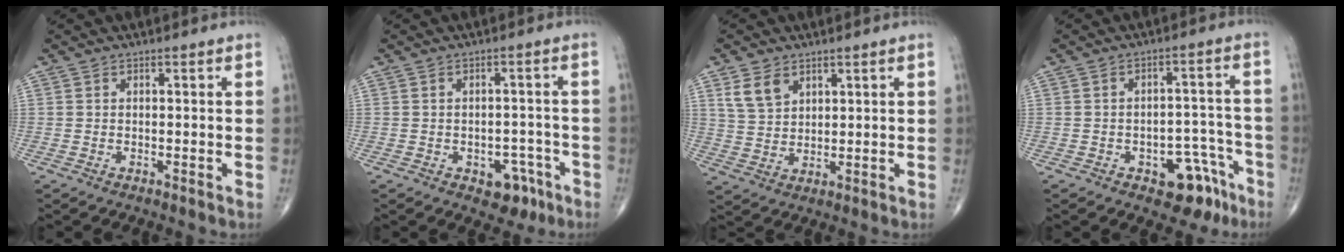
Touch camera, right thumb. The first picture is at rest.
{"total": 5.8, "force": [-2.9, 3.9, 3.2], "torque": [-0.013, 0.024, -0.034]}
{"total": 5.7, "force": [3.2, 3.7, 3.0], "torque": [-0.045, -0.012, 0.069]}
{"total": 9.5, "force": [-5.3, 5.2, 5.9], "torque": [-0.039, 0.049, -0.064]}